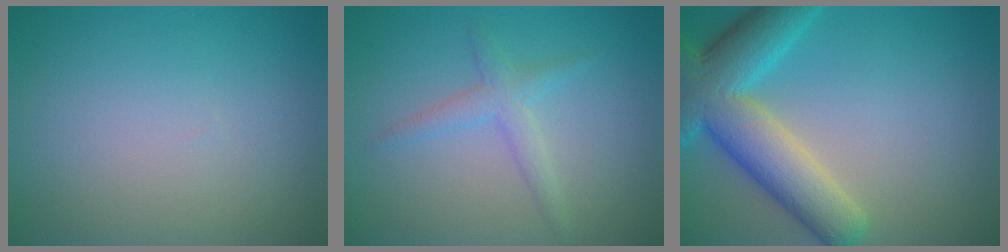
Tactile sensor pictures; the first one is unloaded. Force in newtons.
{"total": 2.1, "press": 2.1, "slide": 0.3}
{"total": 8.8, "press": 8.8, "slide": 0.5}